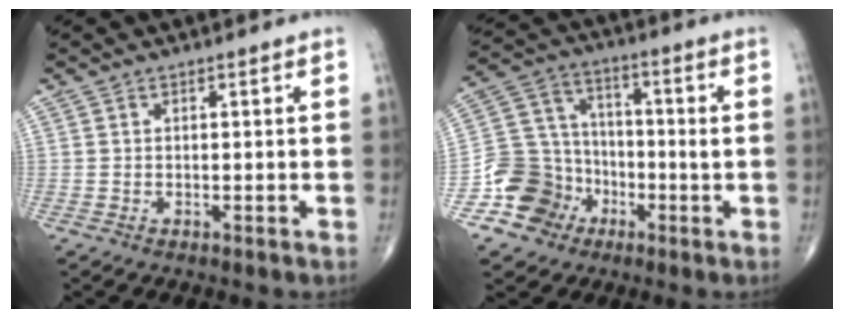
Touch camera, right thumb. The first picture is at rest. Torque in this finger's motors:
{"motor_torque": [2.24, 2.78, 0.12, -0.19, 0.03]}